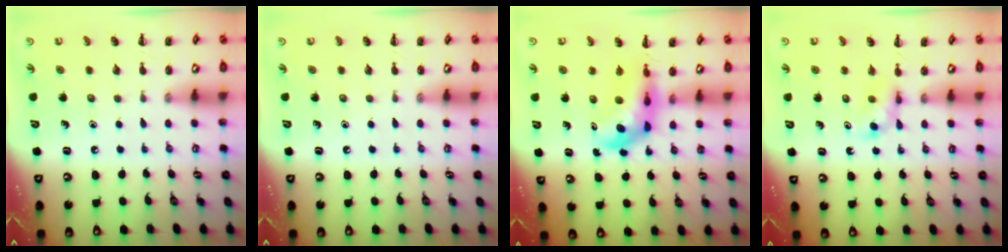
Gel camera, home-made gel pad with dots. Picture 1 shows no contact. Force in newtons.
{"total": 0.0}
{"total": 5.7, "press": 5.5, "slide": 1.4}
{"total": 3.7, "press": 3.4, "slide": 1.4}